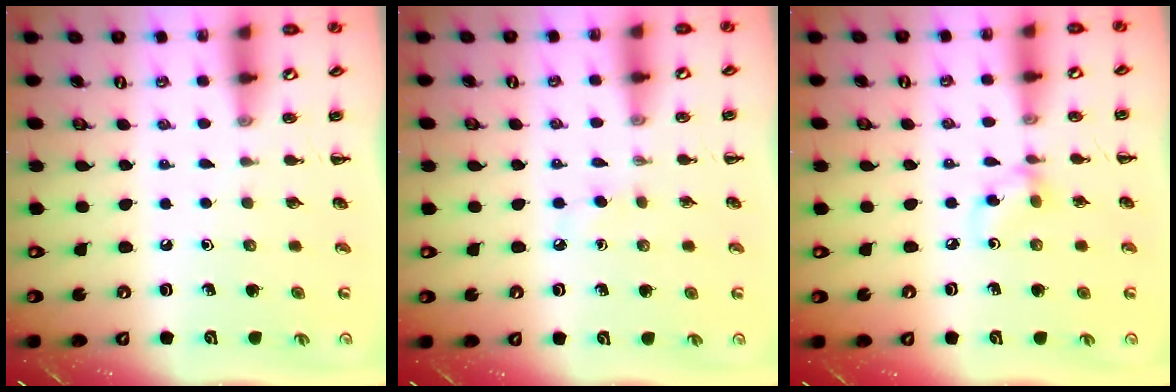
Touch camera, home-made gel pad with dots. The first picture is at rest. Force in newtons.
{"total": 2.4, "press": 2.2, "slide": 1.0}
{"total": 5.0, "press": 5.0, "slide": 0.4}